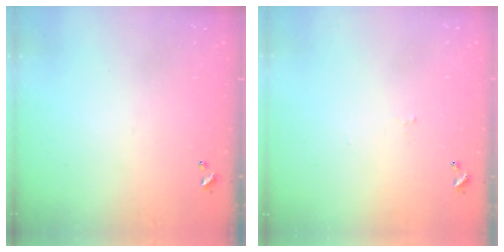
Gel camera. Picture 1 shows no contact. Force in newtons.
{"total": 1.7, "press": 1.6, "slide": 0.3}